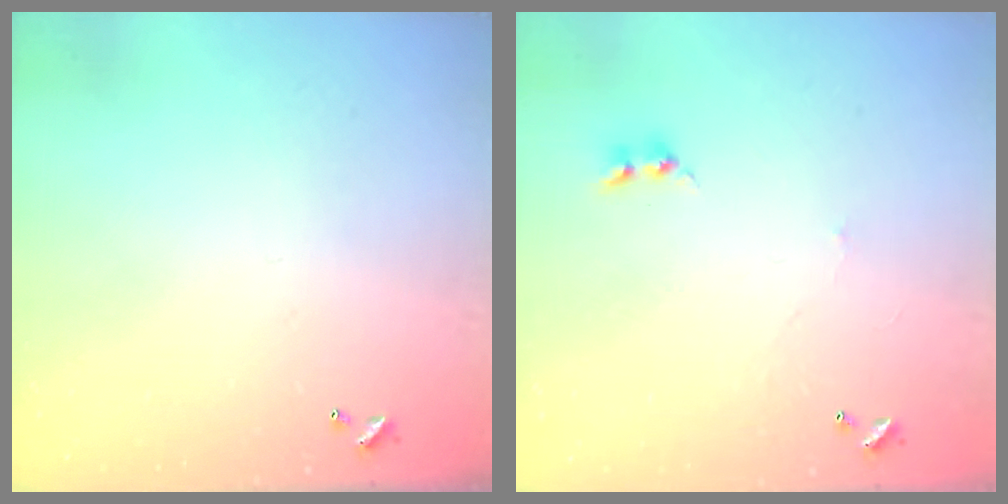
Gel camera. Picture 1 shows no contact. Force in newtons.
{"total": 0.0}